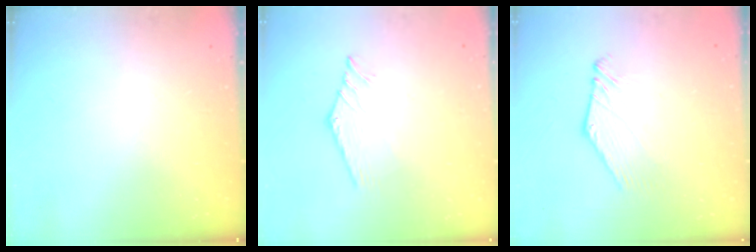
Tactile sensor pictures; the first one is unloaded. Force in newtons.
{"total": 0.0}
{"total": 1.0, "press": 1.0, "slide": 0.0}